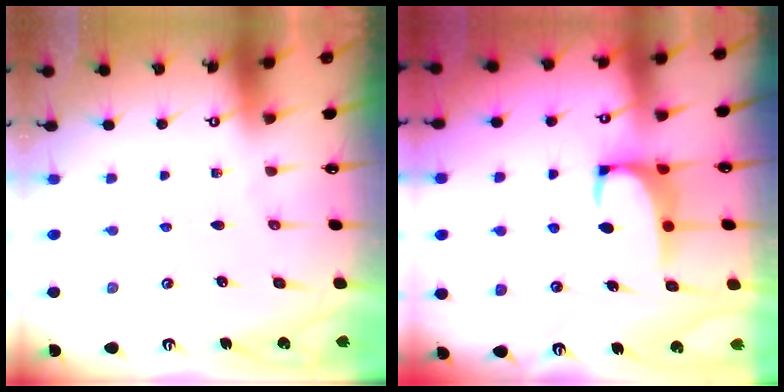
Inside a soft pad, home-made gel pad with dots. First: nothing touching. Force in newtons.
{"total": 2.4, "press": 2.2, "slide": 1.0}